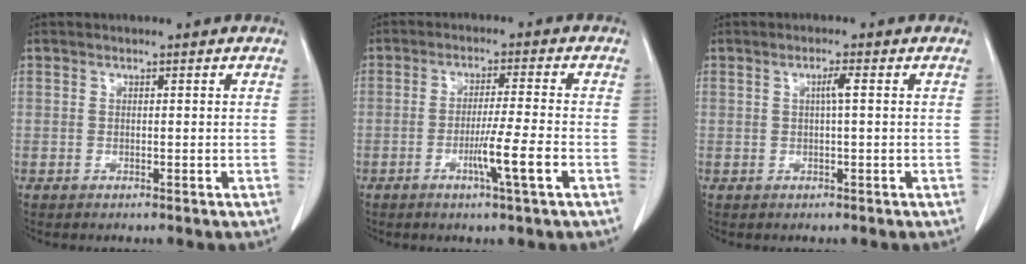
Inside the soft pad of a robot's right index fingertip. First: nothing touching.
{"total": 6.6, "force": [-2.5, -1.0, 6.1], "torque": [-0.103, -0.014, -0.047]}
{"total": 1.7, "force": [0.3, -0.2, 1.7], "torque": [-0.031, 0.002, 0.004]}